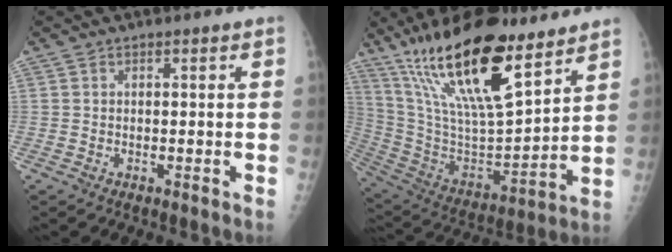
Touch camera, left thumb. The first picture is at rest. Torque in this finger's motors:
{"motor_torque": [1.23, -0.24, 2.45, -0.33, 0.46]}